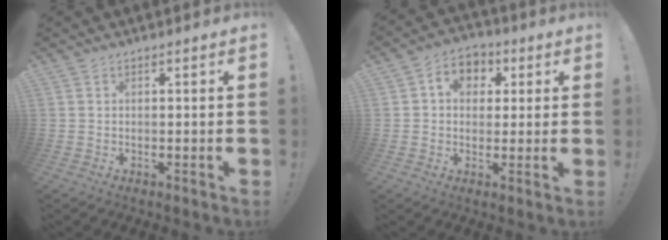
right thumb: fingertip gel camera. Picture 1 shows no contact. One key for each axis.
{"total": 7.4, "fx": 1.7, "fy": 6.2, "fz": 3.7, "tx": -0.054, "ty": 0.004, "tz": 0.034}